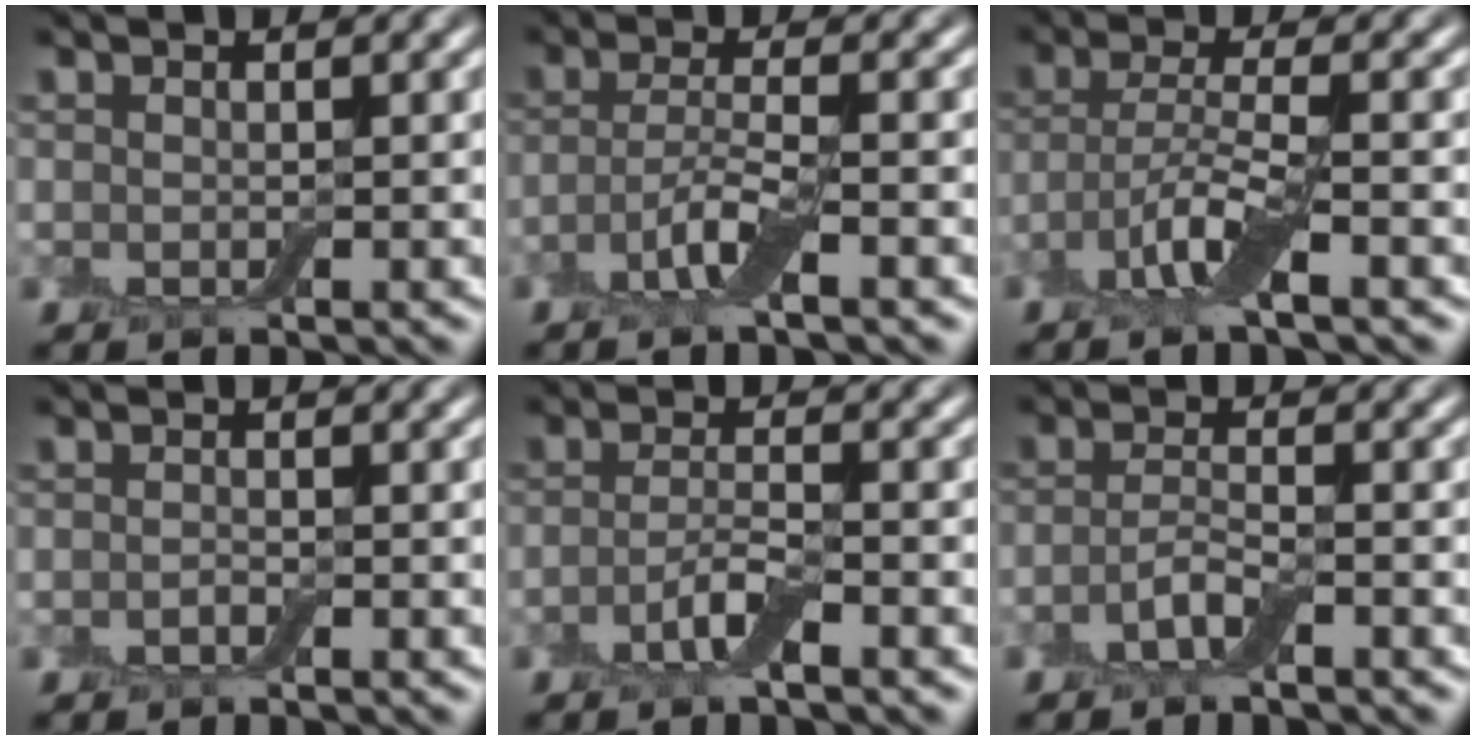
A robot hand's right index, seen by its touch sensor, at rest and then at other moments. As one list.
[{"total": 3.2, "force": [-1.5, 0.5, 2.8], "torque": [-0.057, 0.003, -0.038]}, {"total": 4.1, "force": [-2.1, 0.6, 3.4], "torque": [-0.070, 0.003, -0.051]}, {"total": 0.7, "force": [-0.4, 0.2, 0.5], "torque": [-0.012, 0.000, -0.007]}, {"total": 2.6, "force": [-1.3, 0.6, 2.2], "torque": [-0.045, 0.004, -0.032]}, {"total": 2.3, "force": [-1.2, 0.5, 1.8], "torque": [-0.039, 0.002, -0.031]}]